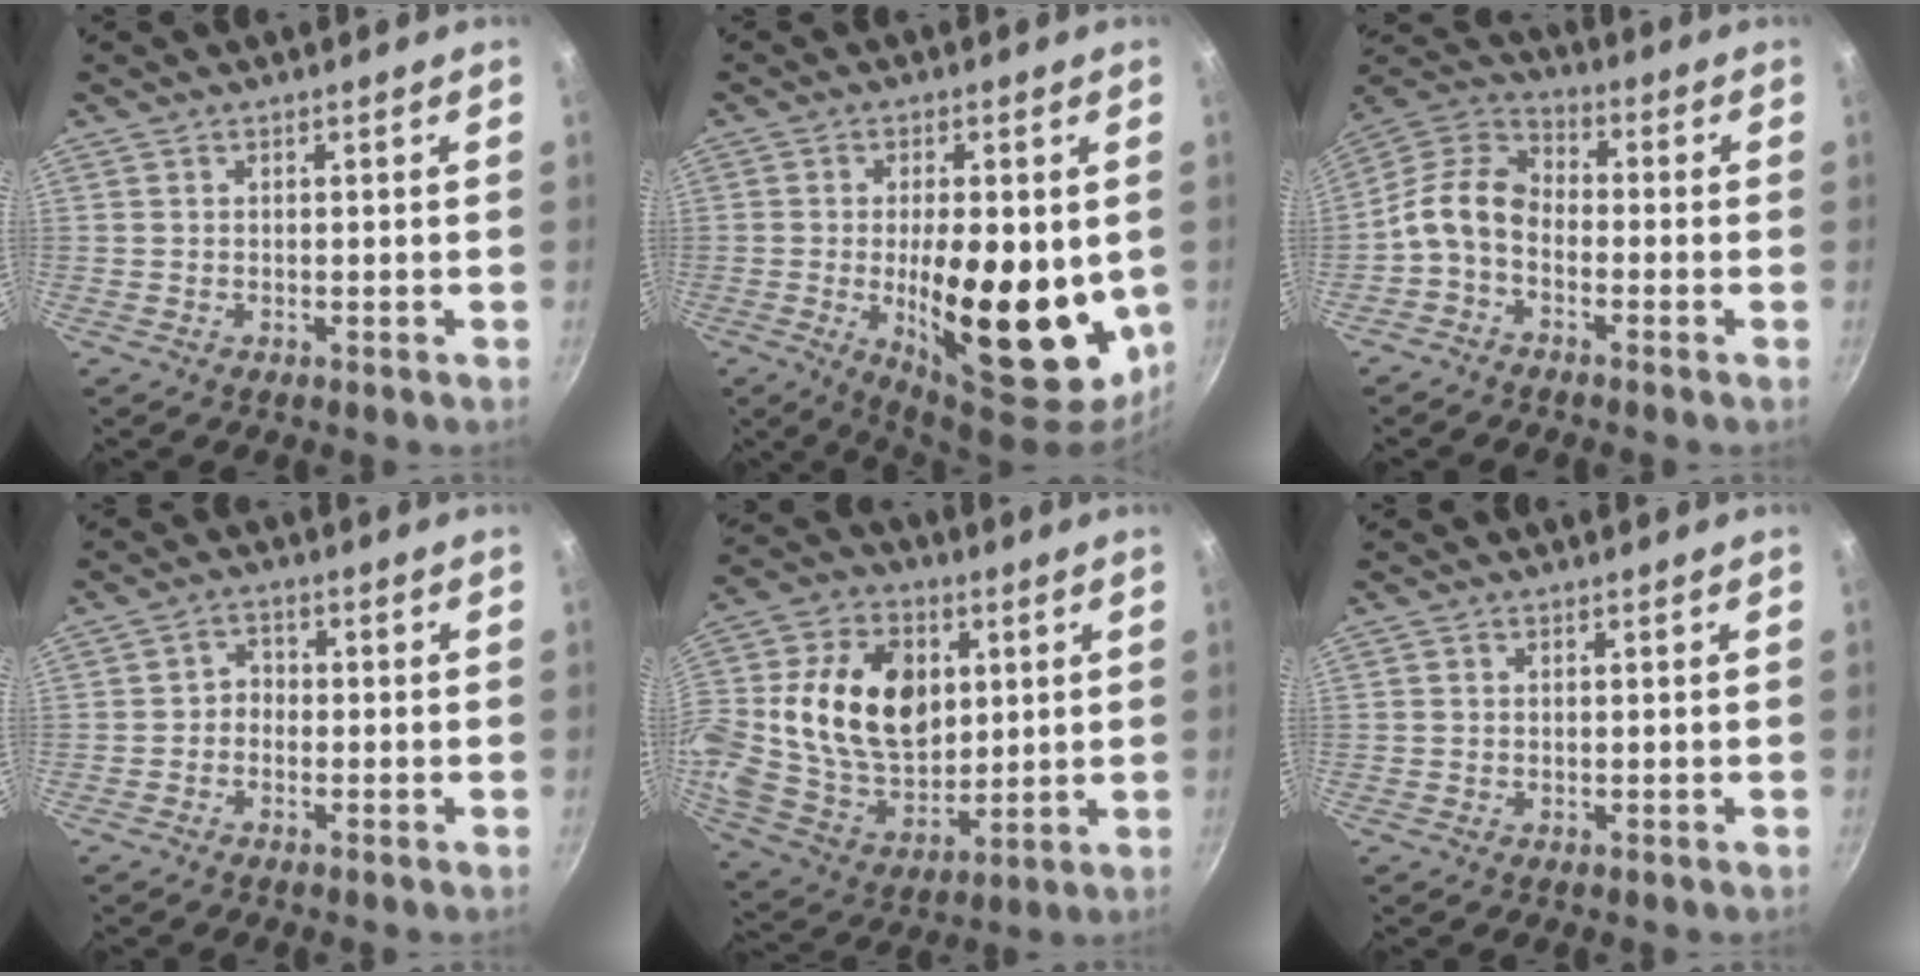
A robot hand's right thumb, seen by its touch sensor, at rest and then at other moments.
{"total": 20.0, "force": [-1.6, 8.1, 18.2], "torque": [-0.257, -0.019, -0.015]}
{"total": 9.3, "force": [-2.9, 6.2, 6.3], "torque": [-0.115, 0.049, -0.077]}
{"total": 2.5, "force": [-1.0, 2.0, 1.1], "torque": [-0.007, 0.017, -0.026]}
{"total": 23.2, "force": [4.1, 16.4, 16.0], "torque": [-0.274, -0.003, 0.074]}
{"total": 0.5, "force": [0.0, 0.5, 0.2], "torque": [-0.001, 0.003, 0.000]}